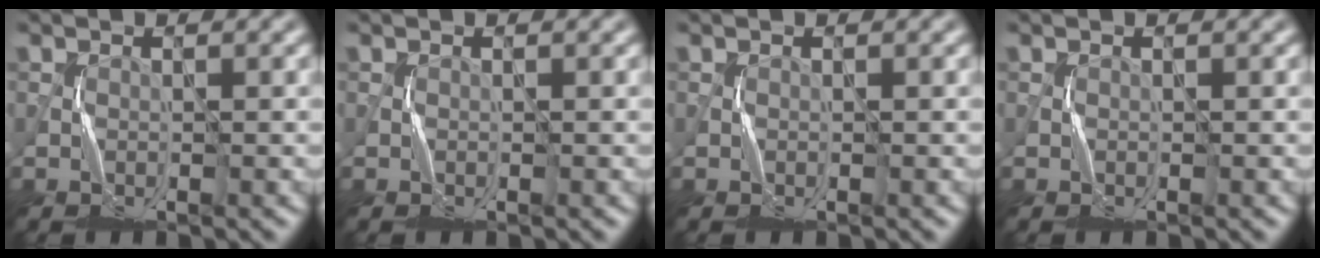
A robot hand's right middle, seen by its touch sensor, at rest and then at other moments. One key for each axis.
{"total": 0.0}
{"total": 0.0}
{"total": 0.0}